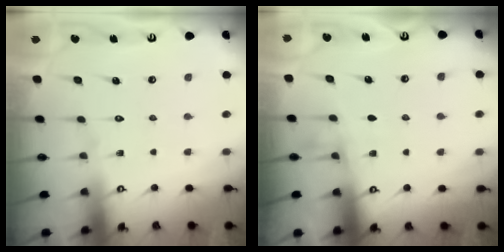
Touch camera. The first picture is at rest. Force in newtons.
{"total": 3.9, "press": 3.6, "slide": 1.4}